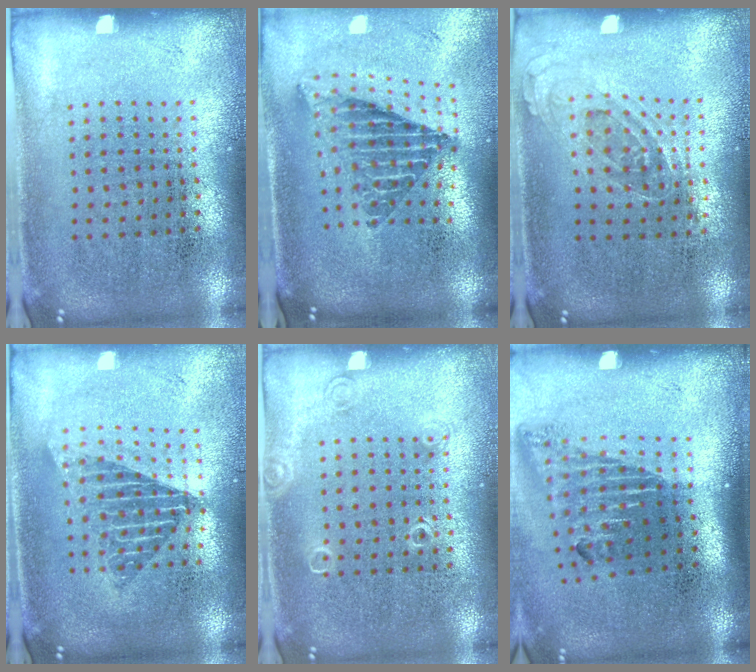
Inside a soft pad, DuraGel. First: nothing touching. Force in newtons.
{"total": 2.4, "press": 1.6, "slide": 1.8}
{"total": 0.8, "press": 0.7, "slide": 0.5}
{"total": 1.6, "press": 1.3, "slide": 0.9}
{"total": 1.0, "press": 1.0, "slide": 0.2}
{"total": 1.7, "press": 1.1, "slide": 1.3}